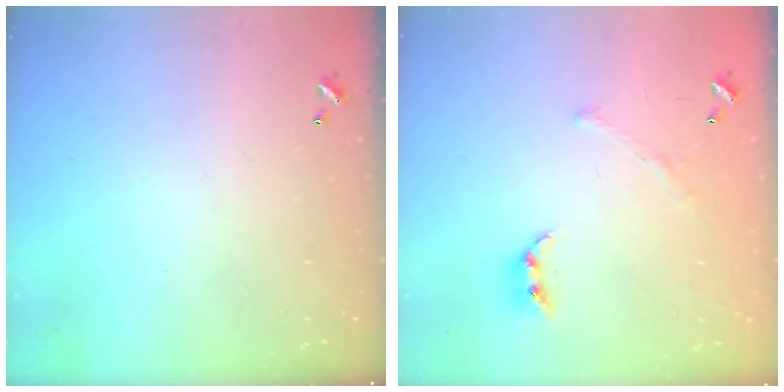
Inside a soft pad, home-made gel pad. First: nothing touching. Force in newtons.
{"total": 2.9, "press": 2.7, "slide": 1.0}